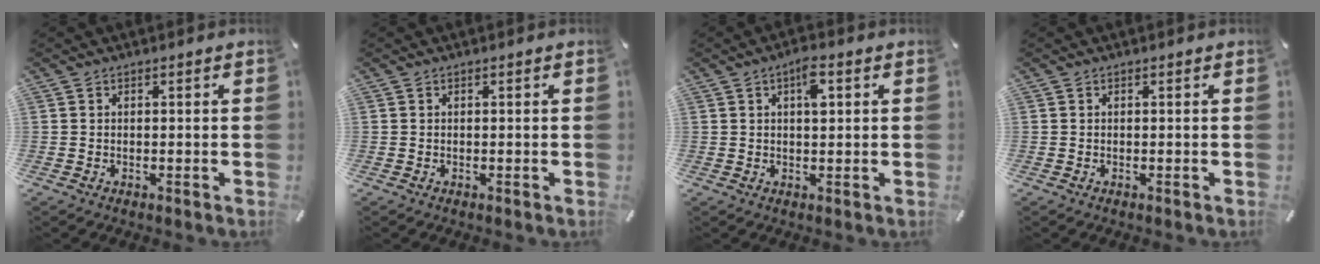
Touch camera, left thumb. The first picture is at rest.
{"total": 0.0}
{"total": 4.3, "force": [1.3, 1.7, 3.7], "torque": [-0.054, 0.000, 0.014]}
{"total": 0.0}